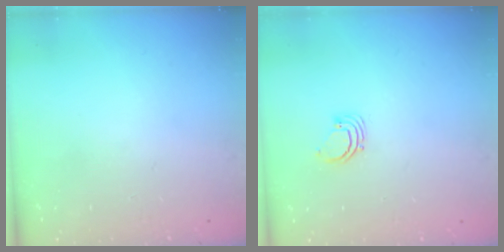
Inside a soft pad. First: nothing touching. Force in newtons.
{"total": 2.5, "press": 2.5, "slide": 0.1}